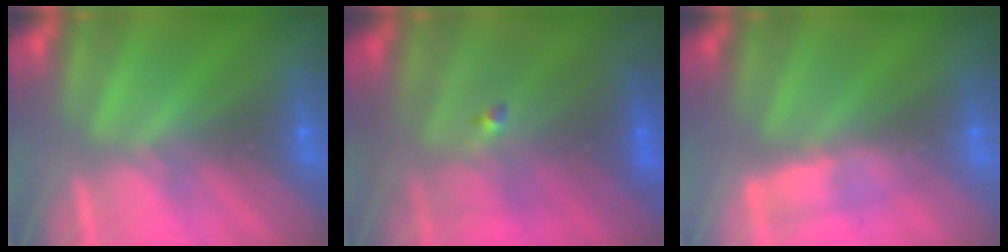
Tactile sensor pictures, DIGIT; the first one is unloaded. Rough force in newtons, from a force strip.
{"total": 4.4}
{"total": 3.0}